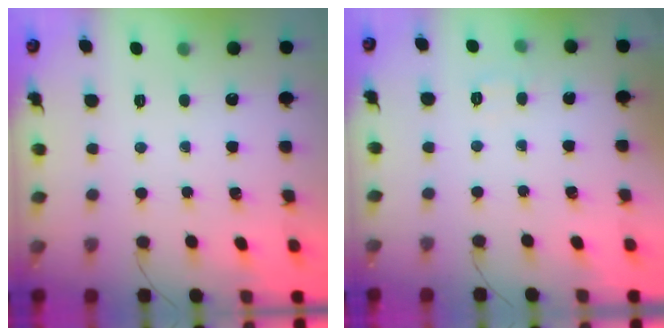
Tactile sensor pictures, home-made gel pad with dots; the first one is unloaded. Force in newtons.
{"total": 4.9, "press": 4.7, "slide": 1.2}